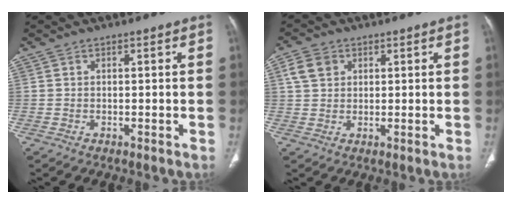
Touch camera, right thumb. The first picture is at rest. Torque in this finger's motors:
{"motor_torque": [1.29, 1.12, 0.30, -0.21, 0.03]}